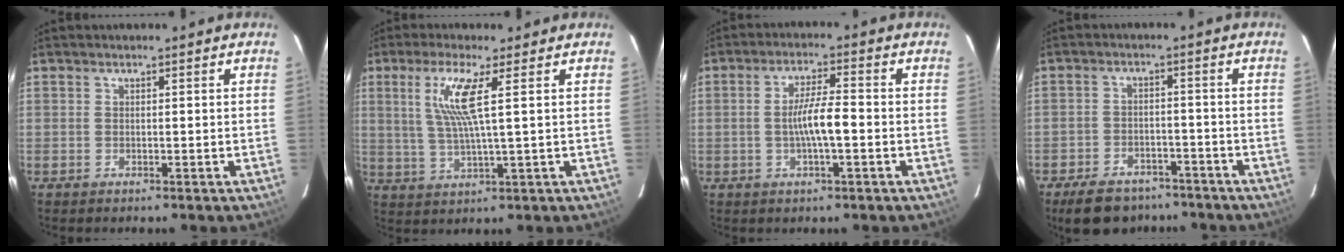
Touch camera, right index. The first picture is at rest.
{"total": 7.9, "force": [2.6, -0.2, 7.5], "torque": [-0.150, -0.004, 0.054]}
{"total": 6.2, "force": [-1.3, 0.7, 6.0], "torque": [-0.110, 0.002, -0.021]}
{"total": 12.3, "force": [-9.5, 6.2, 4.6], "torque": [-0.116, 0.009, -0.130]}